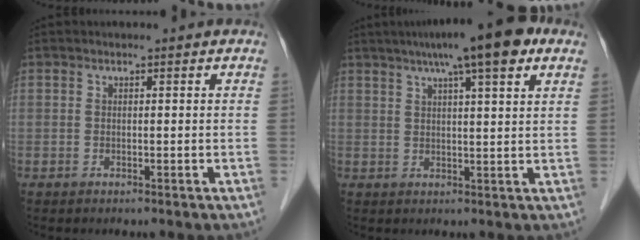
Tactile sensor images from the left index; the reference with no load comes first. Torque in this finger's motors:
{"motor_torque": [1.34, -0.80, 1.01, 0.21]}